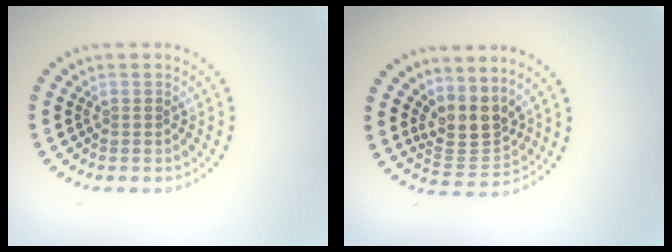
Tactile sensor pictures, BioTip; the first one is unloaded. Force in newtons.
{"total": 3.4, "press": 2.6, "slide": 2.1}